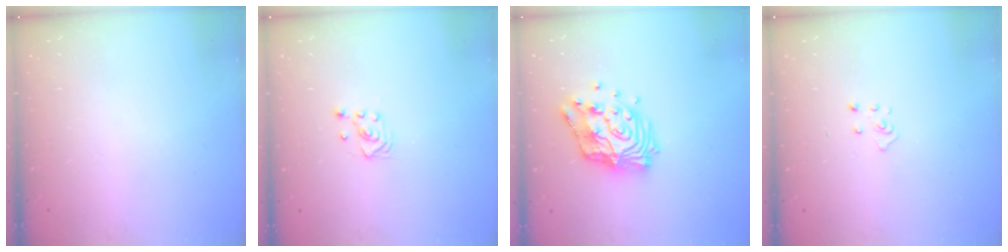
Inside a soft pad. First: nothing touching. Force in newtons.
{"total": 3.0, "press": 2.6, "slide": 1.5}
{"total": 15.7, "press": 15.7, "slide": 1.4}
{"total": 3.7, "press": 3.6, "slide": 0.3}